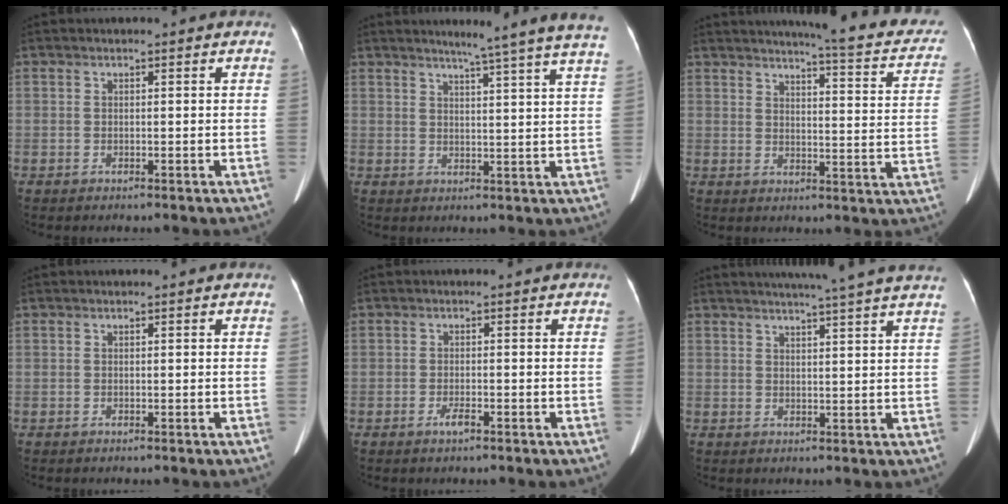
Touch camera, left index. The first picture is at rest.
{"total": 14.4, "force": [12.1, -1.7, 7.5], "torque": [-0.104, -0.034, 0.131]}
{"total": 17.8, "force": [15.5, 2.2, 8.5], "torque": [-0.095, -0.038, 0.163]}
{"total": 0.0}
{"total": 1.6, "force": [-1.2, 0.2, 1.0], "torque": [-0.025, -0.005, -0.022]}
{"total": 12.3, "force": [10.5, -1.0, 6.3], "torque": [-0.091, 0.003, 0.114]}